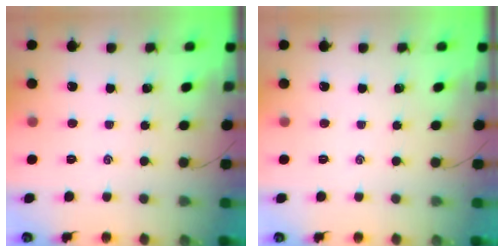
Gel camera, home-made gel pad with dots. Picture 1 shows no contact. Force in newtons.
{"total": 0.0}